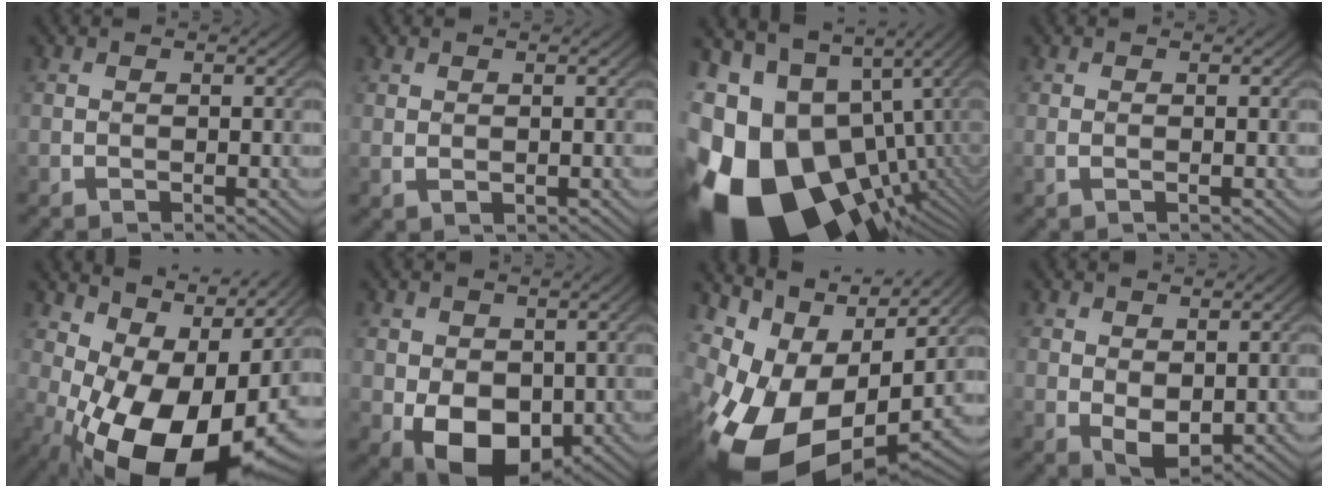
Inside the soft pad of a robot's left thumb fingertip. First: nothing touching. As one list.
[{"total": 1.0, "force": [0.6, 0.6, 0.5], "torque": [-0.014, -0.005, 0.013]}, {"total": 19.8, "force": [-7.9, 12.8, 12.9], "torque": [-0.274, -0.035, -0.130]}, {"total": 0.0}, {"total": 14.6, "force": [-2.1, 8.3, 11.8], "torque": [-0.144, -0.015, -0.017]}, {"total": 8.3, "force": [-1.7, 5.9, 5.5], "torque": [-0.122, -0.018, -0.034]}, {"total": 15.5, "force": [-4.2, 9.9, 11.2], "torque": [-0.216, -0.030, -0.062]}, {"total": 4.4, "force": [0.9, 2.9, 3.2], "torque": [-0.074, 0.002, 0.015]}]